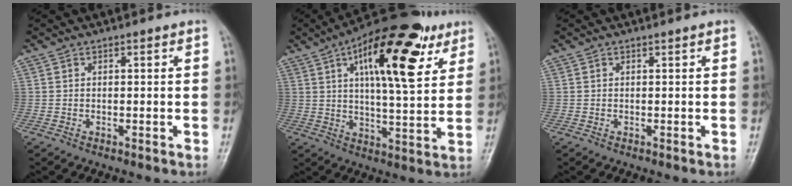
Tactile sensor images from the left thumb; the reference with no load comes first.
{"total": 21.2, "force": [9.0, 8.0, 17.4], "torque": [-0.236, -0.013, 0.132]}
{"total": 0.0}